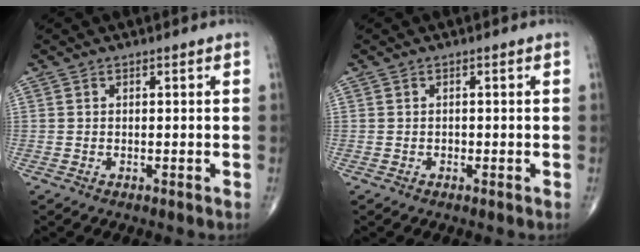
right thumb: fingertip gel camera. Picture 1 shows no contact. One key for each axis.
{"total": 0.5, "fx": -0.2, "fy": 0.4, "fz": 0.2, "tx": 0.000, "ty": 0.003, "tz": -0.005}